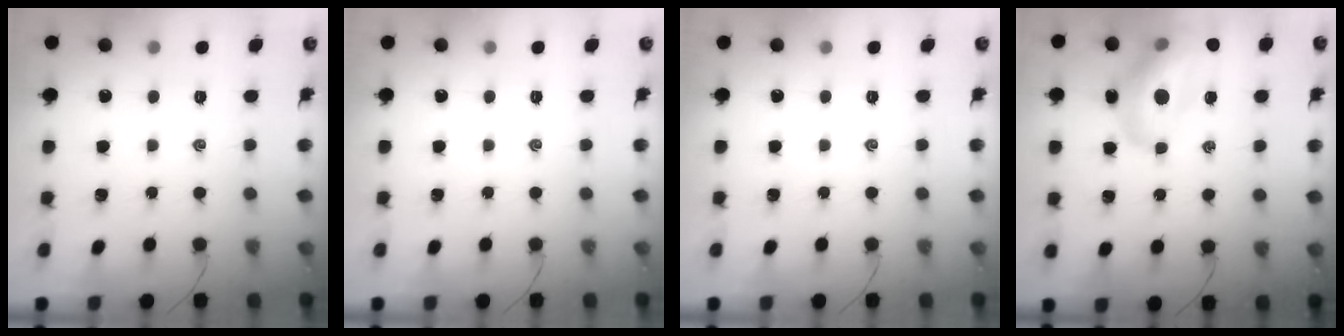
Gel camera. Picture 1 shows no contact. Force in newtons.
{"total": 0.0}
{"total": 0.0}
{"total": 16.3, "press": 15.5, "slide": 4.8}